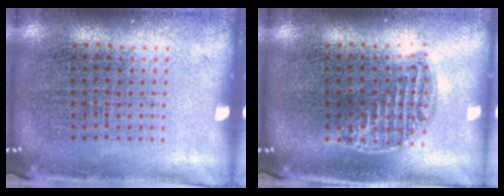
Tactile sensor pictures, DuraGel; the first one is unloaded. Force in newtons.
{"total": 1.2, "press": 1.1, "slide": 0.5}